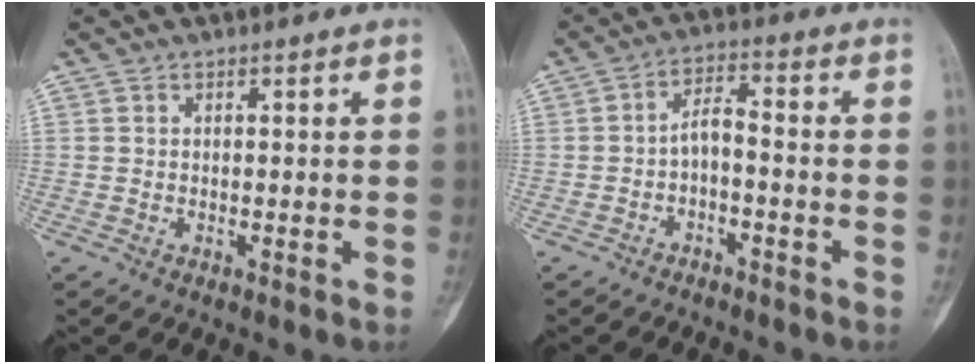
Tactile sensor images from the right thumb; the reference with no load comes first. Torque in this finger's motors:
{"motor_torque": [-0.30, -0.01, 0.54, -0.16, -0.06]}